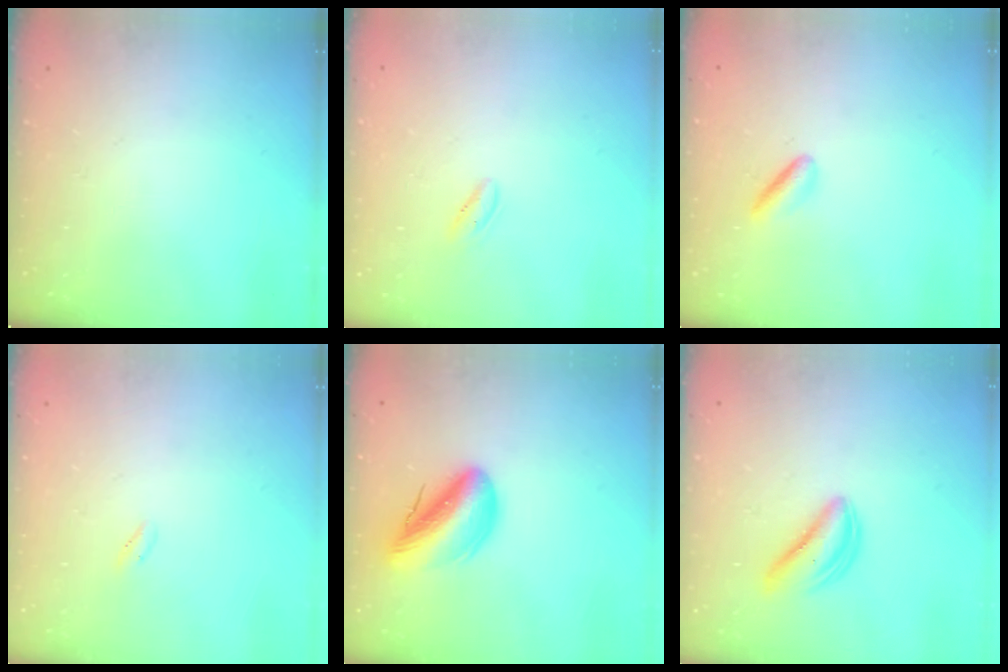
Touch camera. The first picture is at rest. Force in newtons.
{"total": 1.8, "press": 1.5, "slide": 0.9}
{"total": 3.7, "press": 3.5, "slide": 1.1}
{"total": 0.6, "press": 0.5, "slide": 0.4}
{"total": 13.7, "press": 13.3, "slide": 3.4}
{"total": 4.8, "press": 4.8, "slide": 0.3}